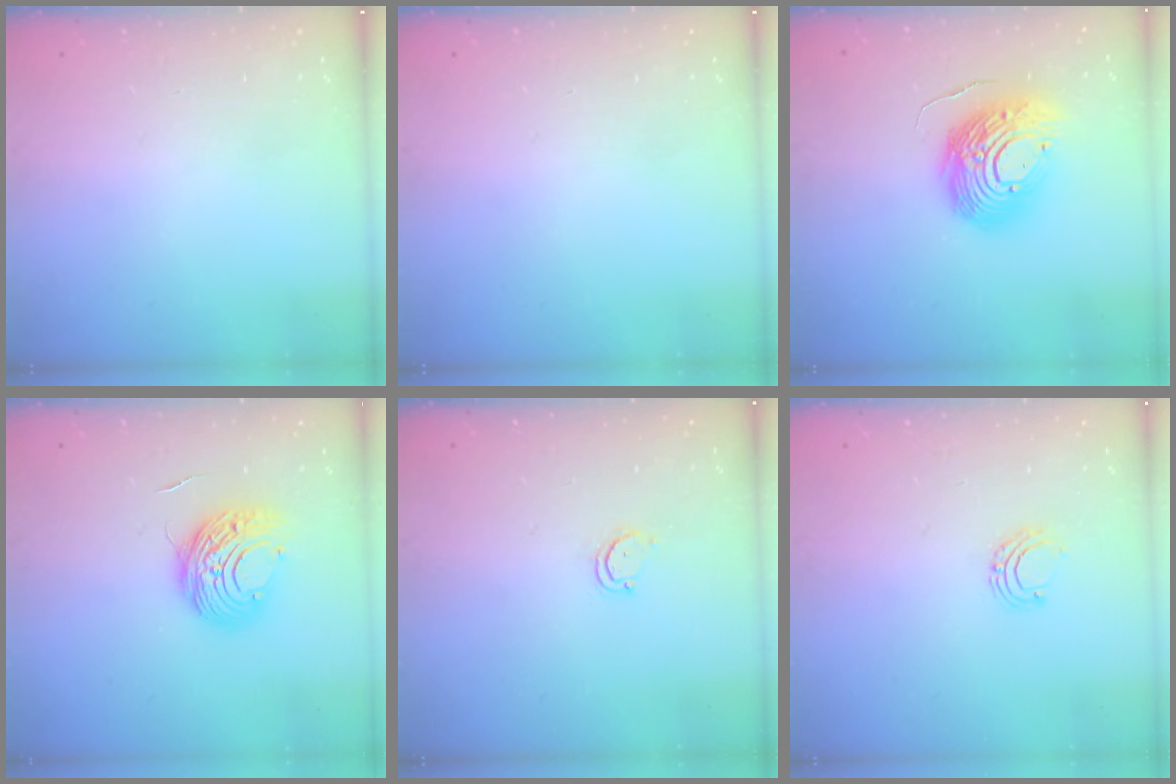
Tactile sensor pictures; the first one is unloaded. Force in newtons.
{"total": 0.0}
{"total": 17.1, "press": 16.9, "slide": 2.7}
{"total": 10.5, "press": 10.5, "slide": 0.9}
{"total": 2.7, "press": 2.7, "slide": 0.3}
{"total": 5.9, "press": 5.9, "slide": 0.6}